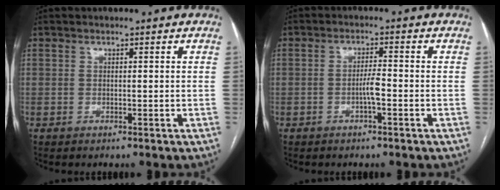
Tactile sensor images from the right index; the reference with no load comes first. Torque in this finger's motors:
{"motor_torque": [0.80, 0.34, 0.07, 0.04]}